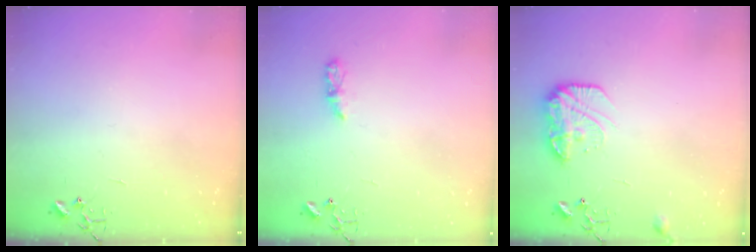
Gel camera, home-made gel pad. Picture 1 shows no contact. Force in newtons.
{"total": 5.0, "press": 4.9, "slide": 0.5}
{"total": 12.8, "press": 12.8, "slide": 0.7}